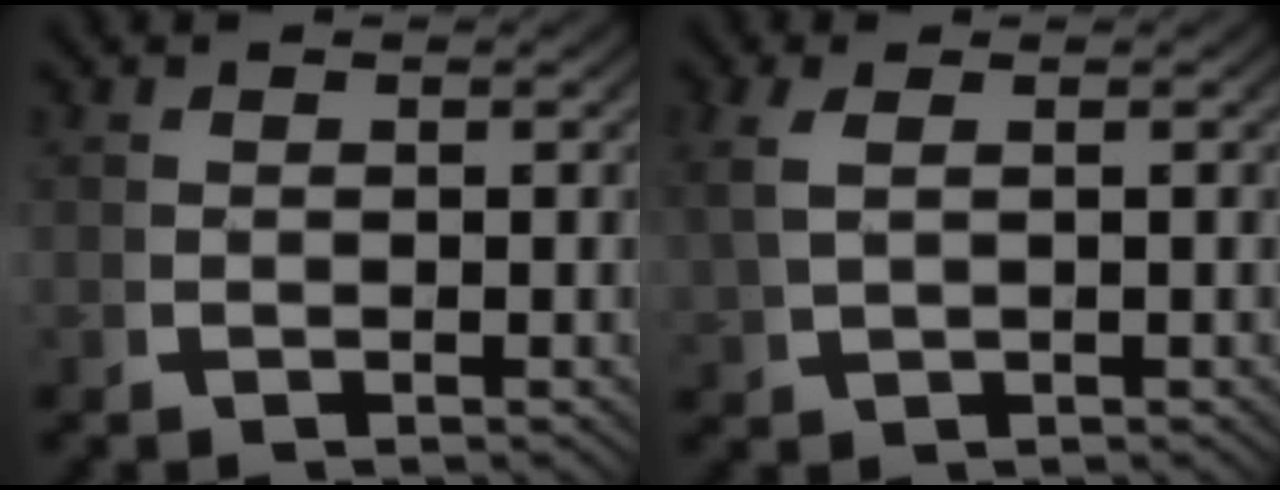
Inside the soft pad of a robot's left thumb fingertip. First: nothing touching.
{"total": 1.9, "force": [0.8, 0.6, 1.7], "torque": [-0.045, 0.006, 0.024]}